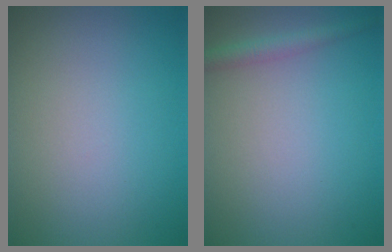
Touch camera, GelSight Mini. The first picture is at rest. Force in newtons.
{"total": 1.8, "press": 1.8, "slide": 0.1}